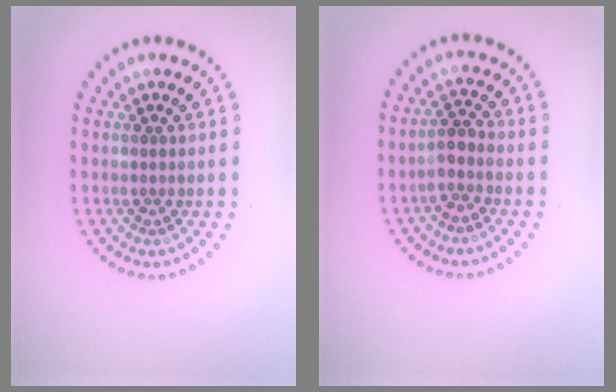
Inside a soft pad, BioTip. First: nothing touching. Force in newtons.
{"total": 2.1, "press": 1.7, "slide": 1.2}